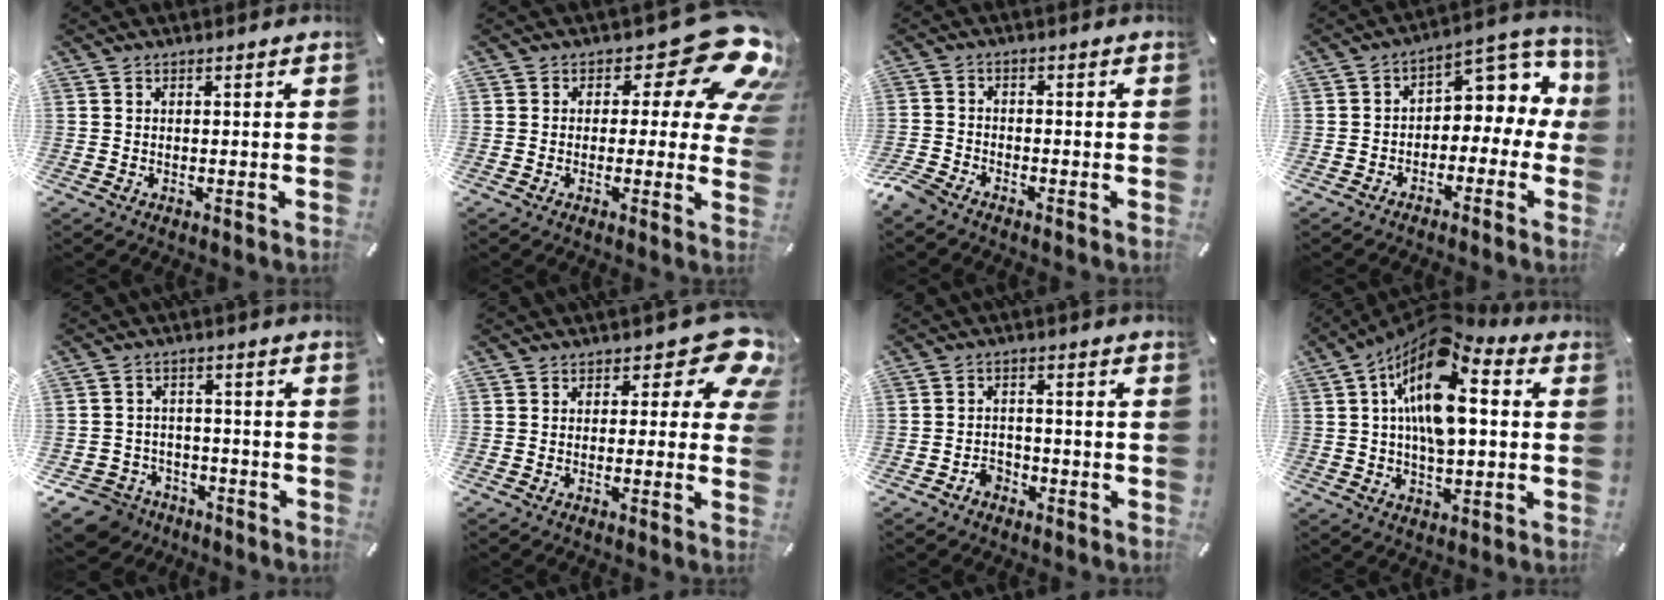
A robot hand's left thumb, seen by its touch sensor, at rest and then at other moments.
{"total": 17.4, "force": [7.5, 8.0, 13.5], "torque": [-0.166, -0.047, 0.120]}
{"total": 3.6, "force": [-3.1, 1.4, 1.2], "torque": [-0.046, 0.007, -0.066]}
{"total": 7.8, "force": [1.8, 5.5, 5.3], "torque": [-0.073, -0.015, 0.031]}
{"total": 6.7, "force": [-4.4, 4.8, 1.3], "torque": [-0.041, 0.024, -0.087]}
{"total": 10.5, "force": [4.4, 5.1, 8.0], "torque": [-0.091, -0.029, 0.075]}
{"total": 3.5, "force": [-2.1, 2.5, 1.2], "torque": [-0.021, 0.012, -0.042]}
{"total": 16.9, "force": [4.0, 8.5, 14.0], "torque": [-0.260, -0.024, 0.065]}